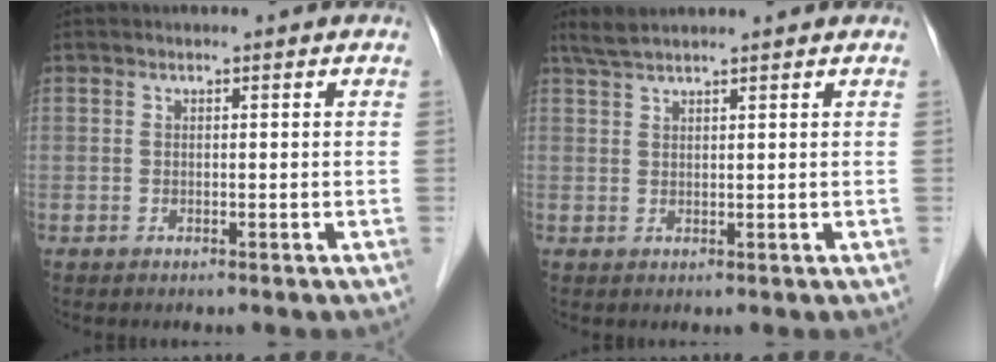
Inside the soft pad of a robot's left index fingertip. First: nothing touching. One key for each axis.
{"total": 4.5, "fx": 4.0, "fy": -0.3, "fz": 2.1, "tx": -0.033, "ty": 0.033, "tz": 0.074}